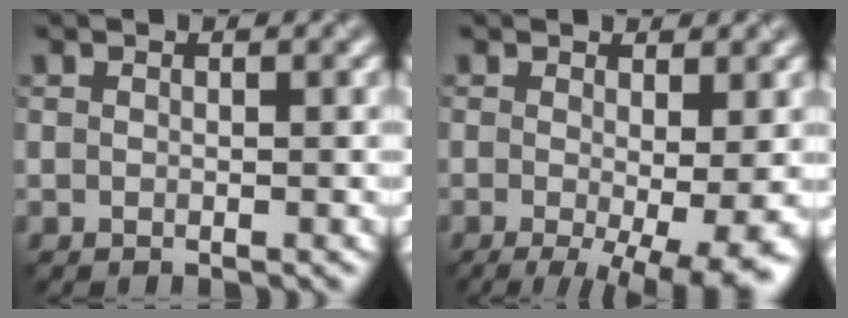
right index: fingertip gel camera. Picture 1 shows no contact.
{"total": 8.1, "force": [-2.1, 2.2, 7.6], "torque": [-0.105, -0.017, -0.022]}